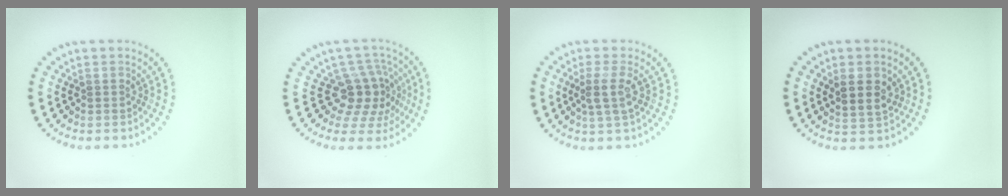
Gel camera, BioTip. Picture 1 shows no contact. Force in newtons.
{"total": 4.1, "press": 3.1, "slide": 2.8}
{"total": 2.2, "press": 1.9, "slide": 1.2}
{"total": 2.7, "press": 2.5, "slide": 1.0}